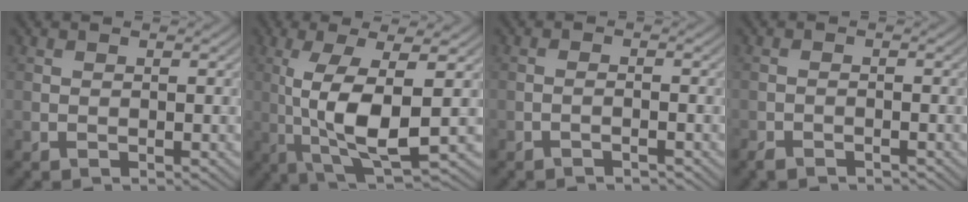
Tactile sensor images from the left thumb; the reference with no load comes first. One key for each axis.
{"total": 10.4, "fx": -0.3, "fy": 2.8, "fz": 10.0, "tx": -0.202, "ty": 0.000, "tz": 0.002}
{"total": 1.2, "fx": -1.0, "fy": 0.1, "fz": 0.6, "tx": -0.011, "ty": 0.003, "tz": -0.023}
{"total": 1.5, "fx": -1.4, "fy": 0.3, "fz": 0.4, "tx": -0.008, "ty": -0.004, "tz": -0.027}